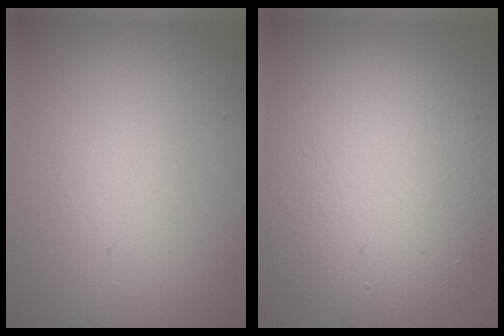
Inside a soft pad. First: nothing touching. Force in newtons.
{"total": 8.6, "press": 8.6, "slide": 0.3}